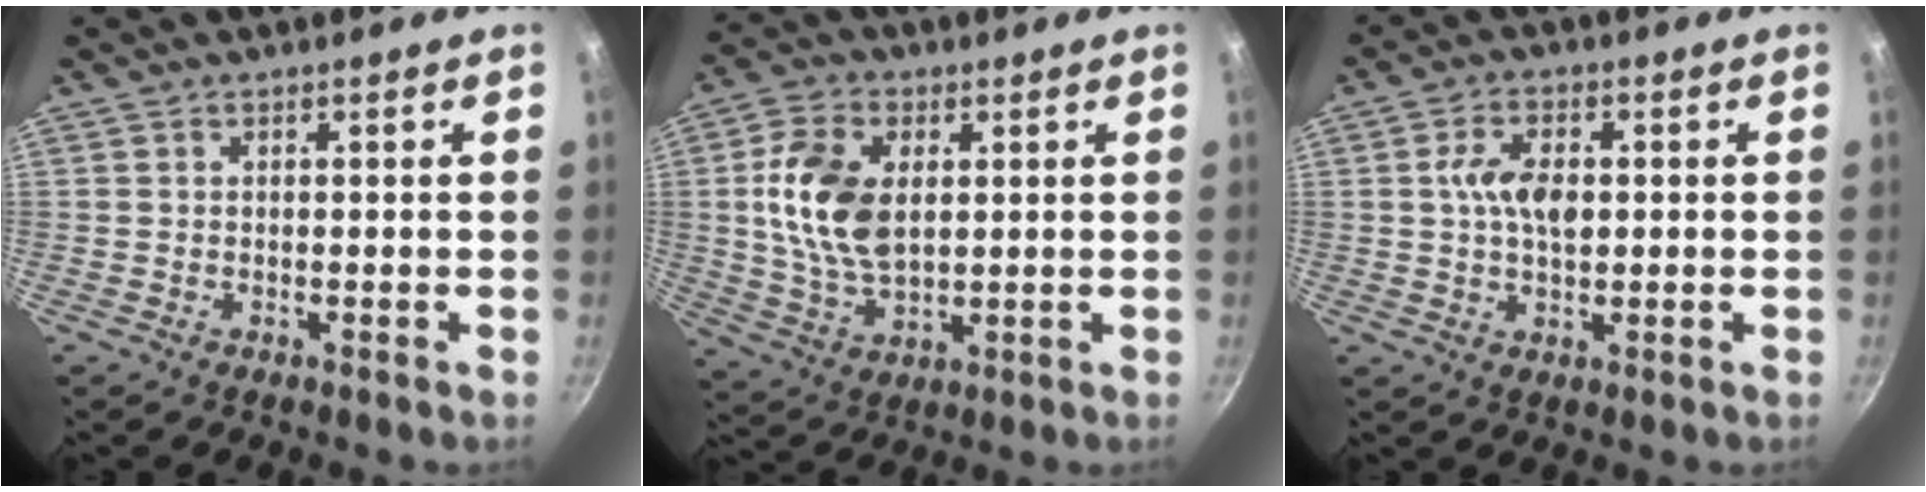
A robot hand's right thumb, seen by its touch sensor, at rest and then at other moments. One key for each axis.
{"total": 13.0, "fx": 2.1, "fy": 8.0, "fz": 10.1, "tx": -0.181, "ty": -0.004, "tz": 0.041}
{"total": 6.7, "fx": 0.6, "fy": 3.8, "fz": 5.5, "tx": -0.089, "ty": 0.008, "tz": 0.006}